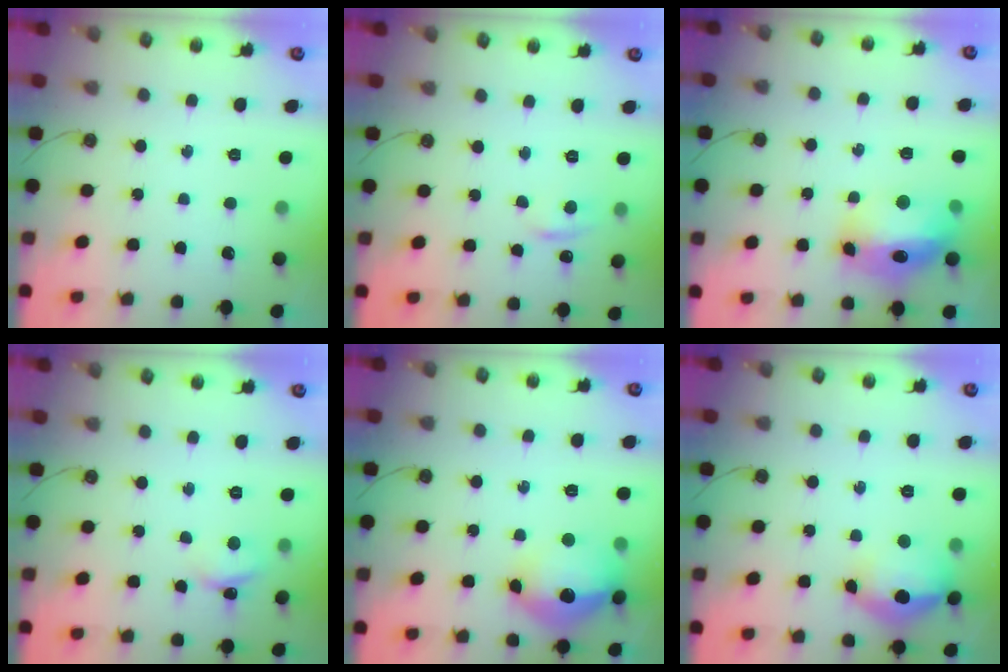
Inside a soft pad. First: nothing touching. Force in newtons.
{"total": 5.5, "press": 5.4, "slide": 0.7}
{"total": 13.9, "press": 13.9, "slide": 1.2}
{"total": 3.4, "press": 3.4, "slide": 0.5}
{"total": 16.7, "press": 16.7, "slide": 1.5}
{"total": 20.4, "press": 16.5, "slide": 12.0}